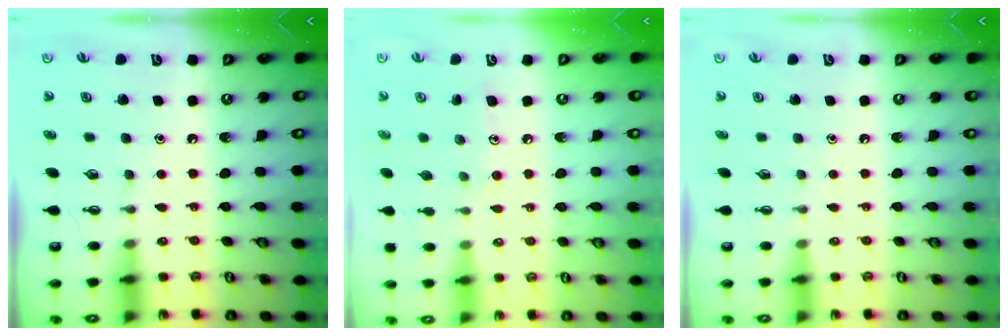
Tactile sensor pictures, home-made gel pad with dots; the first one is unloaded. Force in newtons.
{"total": 6.1, "press": 6.1, "slide": 0.3}
{"total": 0.0}